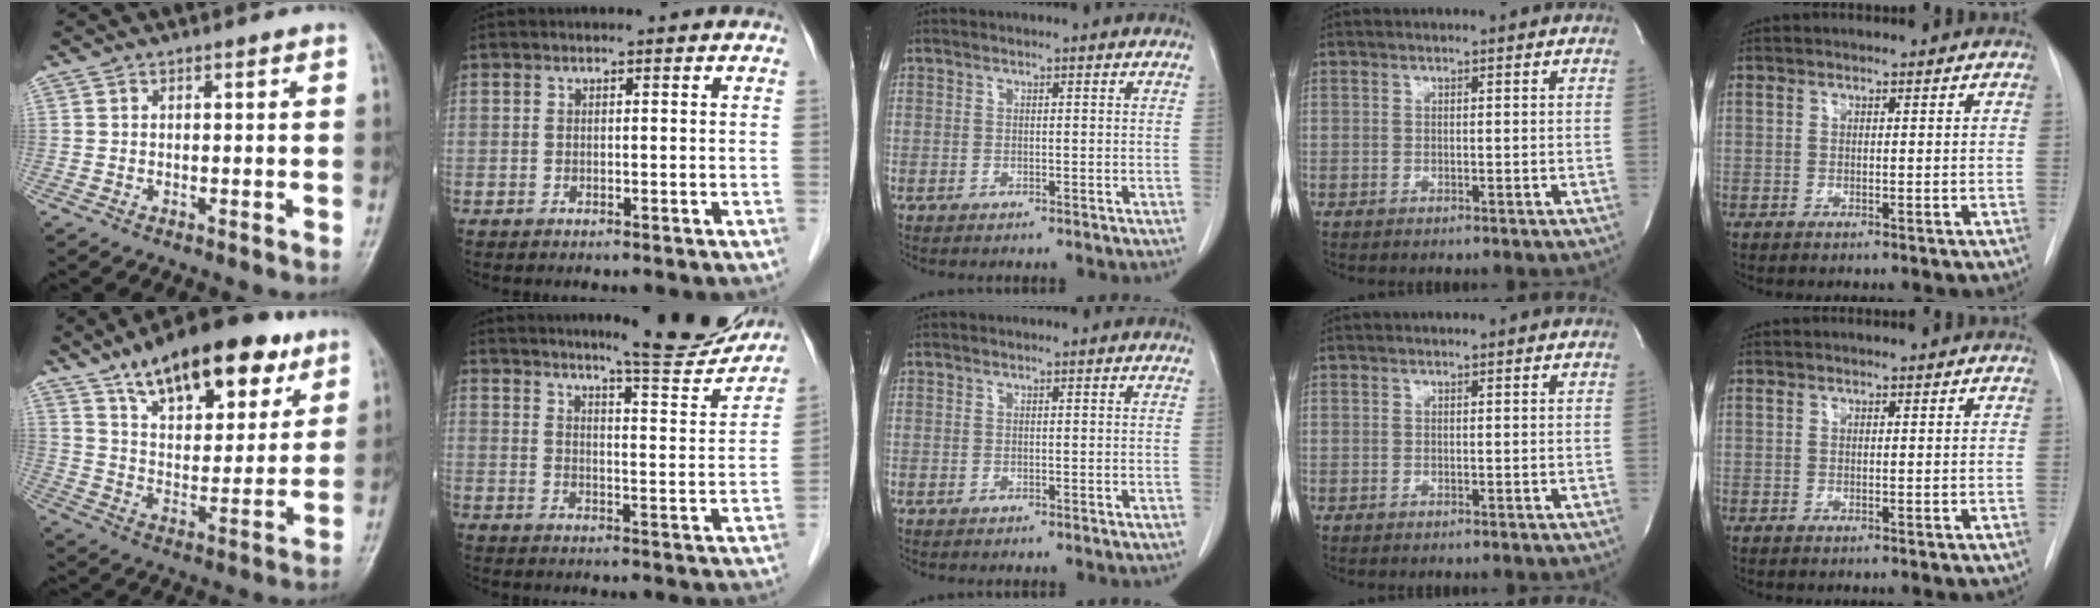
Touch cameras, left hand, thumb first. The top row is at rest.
{"thumb": {"total": 21.5, "force": [13.1, 9.6, 14.1], "torque": [-0.179, -0.039, 0.215]}, "index": {"total": 12.9, "force": [12.0, 0.2, 4.7], "torque": [-0.061, -0.025, 0.153]}}